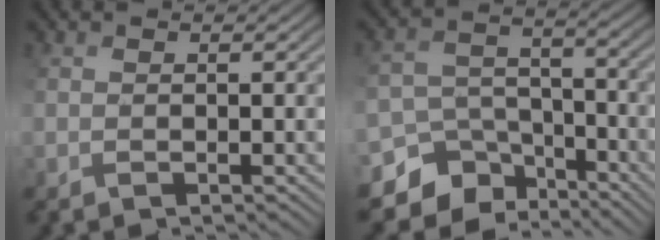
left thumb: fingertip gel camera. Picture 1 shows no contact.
{"total": 10.1, "force": [-8.0, 6.1, 1.0], "torque": [-0.059, -0.001, -0.097]}